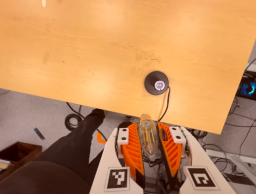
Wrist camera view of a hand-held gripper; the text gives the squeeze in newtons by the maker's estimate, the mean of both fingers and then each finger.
{"total": 12.2, "left": 13.7, "right": 10.7}